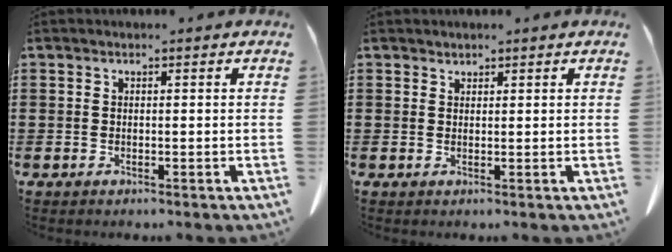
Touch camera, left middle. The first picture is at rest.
{"total": 0.9, "force": [0.9, 0.3, -0.1], "torque": [-0.002, -0.001, 0.018]}